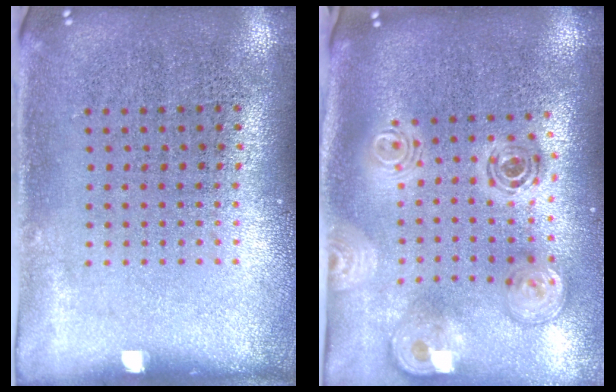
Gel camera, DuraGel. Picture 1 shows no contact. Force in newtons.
{"total": 1.9, "press": 1.6, "slide": 1.0}